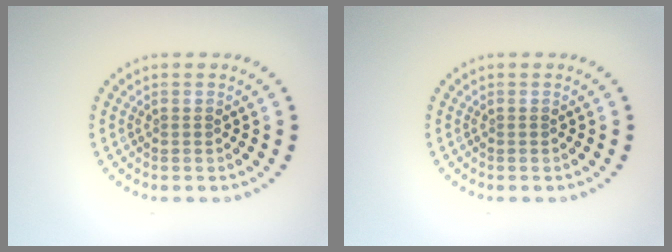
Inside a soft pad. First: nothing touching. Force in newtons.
{"total": 0.0}